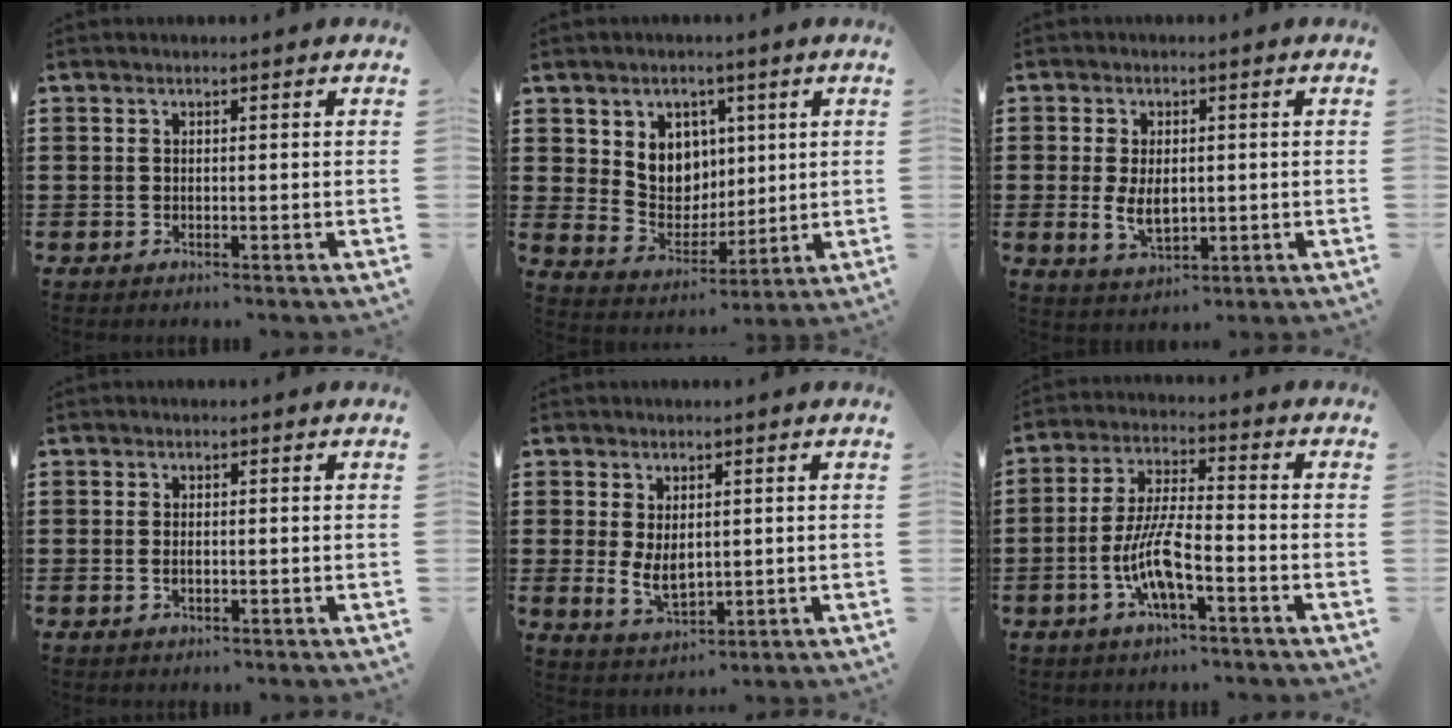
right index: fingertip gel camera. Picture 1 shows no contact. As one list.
[{"total": 7.3, "force": [2.6, 6.5, 2.2], "torque": [-0.054, -0.005, 0.049]}, {"total": 5.0, "force": [-0.3, 3.0, 4.0], "torque": [-0.083, -0.001, -0.010]}, {"total": 1.1, "force": [-0.3, 0.5, 1.0], "torque": [-0.019, 0.002, -0.006]}, {"total": 4.6, "force": [0.0, 2.9, 3.6], "torque": [-0.062, 0.002, 0.000]}, {"total": 9.0, "force": [-3.5, 2.2, 7.9], "torque": [-0.184, -0.012, -0.073]}]